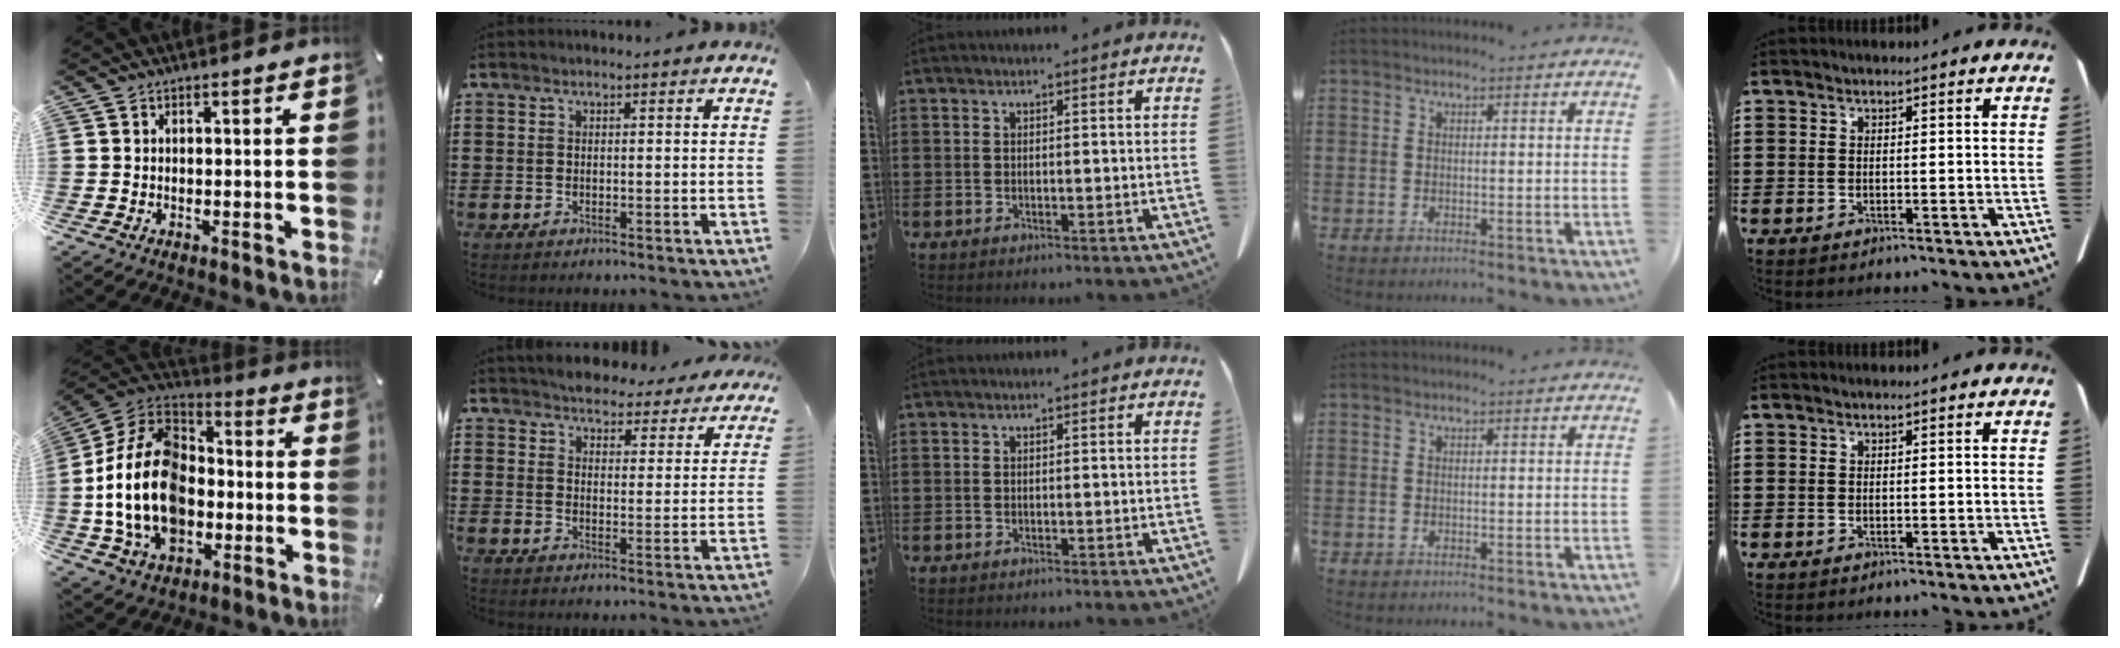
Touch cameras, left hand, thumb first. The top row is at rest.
{"thumb": {"total": 19.9, "force": [-4.9, 14.4, 12.9], "torque": [-0.294, 0.026, -0.087]}, "index": {"total": 4.5, "force": [4.5, 0.5, 0.2], "torque": [-0.026, -0.027, 0.078]}}